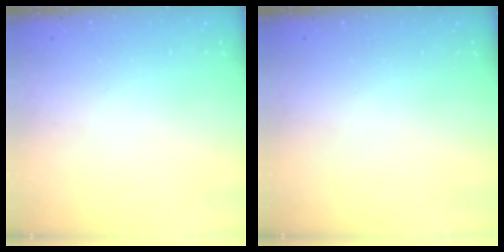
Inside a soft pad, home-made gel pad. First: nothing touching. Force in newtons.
{"total": 0.0}